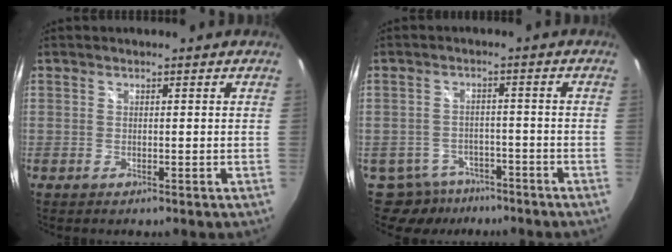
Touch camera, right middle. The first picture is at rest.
{"total": 9.5, "force": [-7.1, 5.9, 2.3], "torque": [-0.066, 0.004, -0.098]}